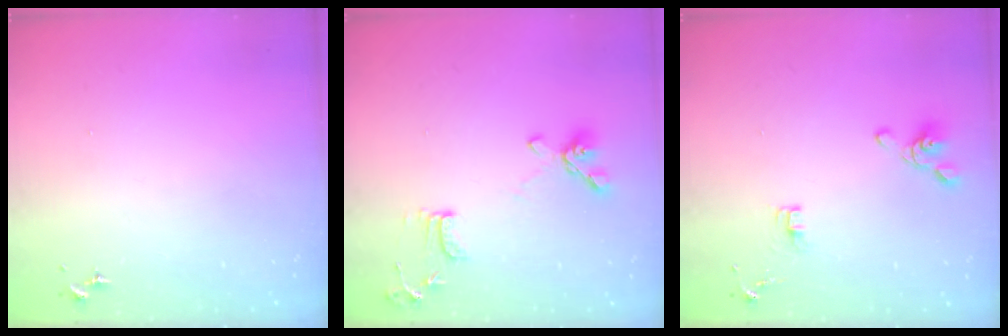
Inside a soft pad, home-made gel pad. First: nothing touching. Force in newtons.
{"total": 11.2, "press": 11.0, "slide": 2.0}
{"total": 7.7, "press": 7.3, "slide": 2.3}